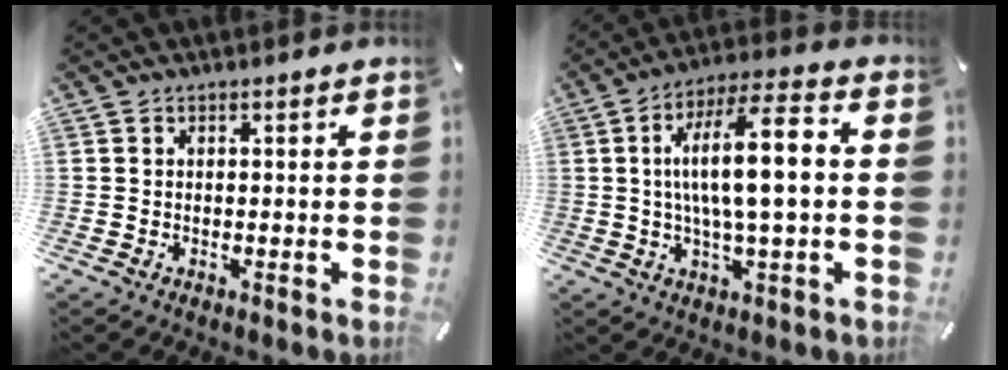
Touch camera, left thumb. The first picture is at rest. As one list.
[{"total": 14.2, "force": [1.1, 3.9, 13.7], "torque": [-0.239, 0.005, 0.011]}]